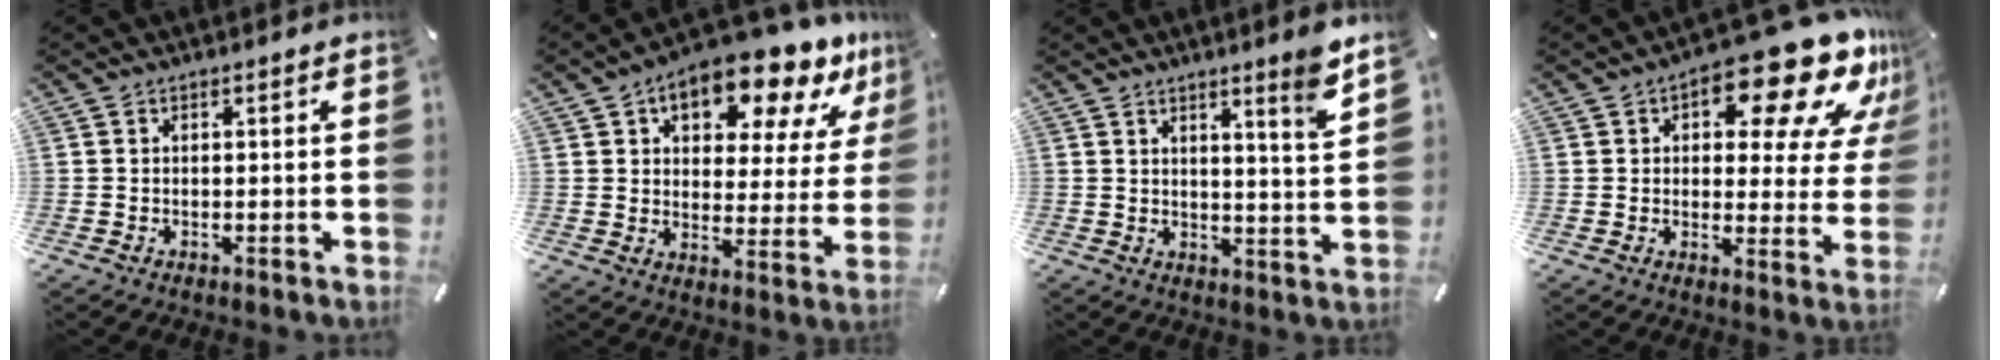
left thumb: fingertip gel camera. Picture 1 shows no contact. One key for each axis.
{"total": 16.2, "fx": 11.2, "fy": 7.2, "fz": 9.2, "tx": -0.130, "ty": -0.071, "tz": 0.185}
{"total": 7.0, "fx": 5.3, "fy": -0.6, "fz": 4.5, "tx": -0.069, "ty": -0.043, "tz": 0.084}
{"total": 19.0, "fx": 12.1, "fy": 7.8, "fz": 12.4, "tx": -0.155, "ty": -0.087, "tz": 0.195}